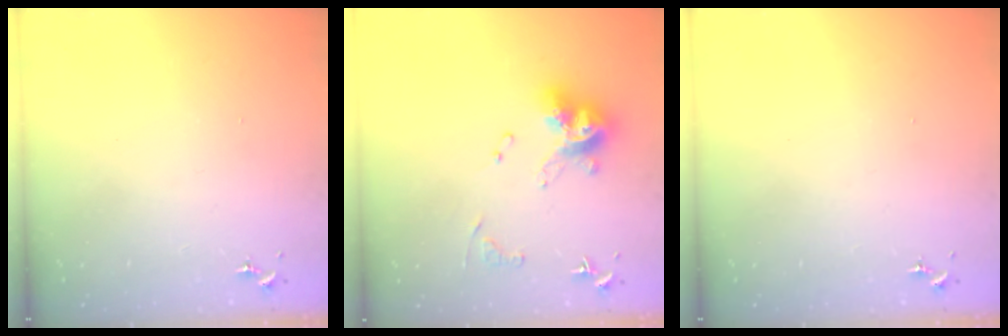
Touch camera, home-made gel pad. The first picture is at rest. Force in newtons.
{"total": 13.3, "press": 13.3, "slide": 1.4}
{"total": 0.0}